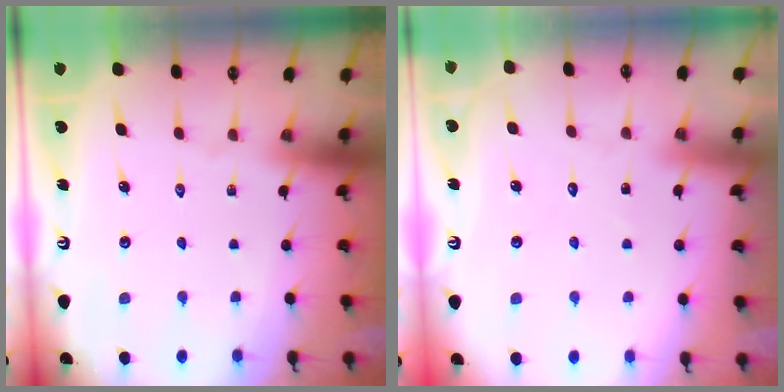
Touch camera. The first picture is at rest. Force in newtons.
{"total": 4.1, "press": 4.1, "slide": 0.3}